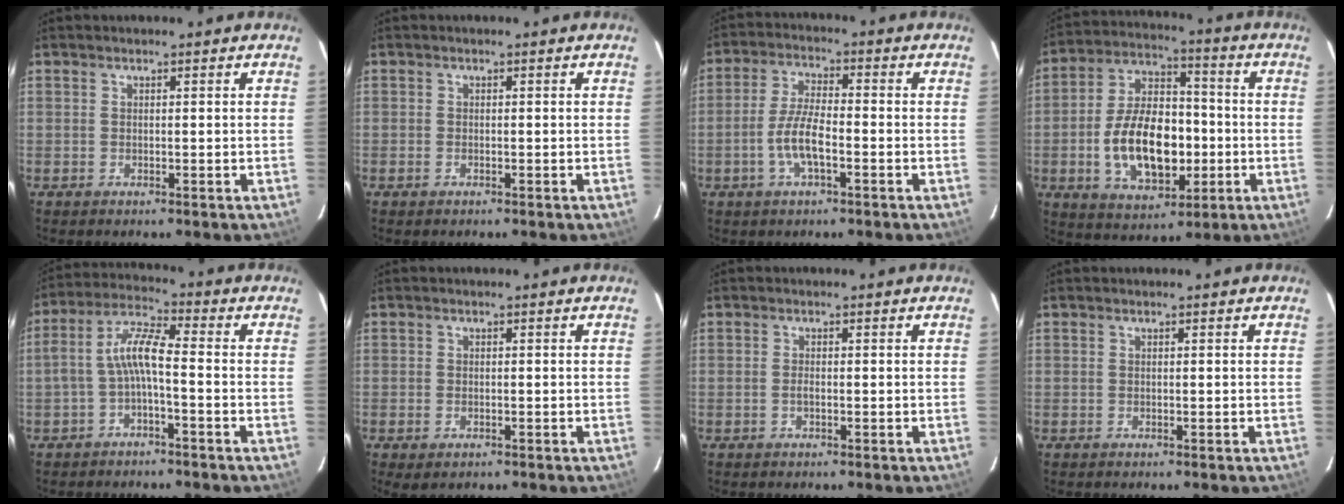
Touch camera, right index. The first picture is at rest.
{"total": 0.9, "force": [-0.6, 0.6, 0.4], "torque": [-0.008, -0.002, -0.012]}
{"total": 7.0, "force": [-2.6, 2.0, 6.2], "torque": [-0.129, 0.003, -0.051]}
{"total": 16.9, "force": [-3.4, 9.7, 13.4], "torque": [-0.267, 0.014, -0.044]}
{"total": 6.5, "force": [-2.2, 1.4, 5.9], "torque": [-0.142, 0.020, -0.041]}
{"total": 2.5, "force": [-1.2, 1.6, 1.6], "torque": [-0.030, -0.008, -0.018]}
{"total": 0.8, "force": [-0.3, 0.3, 0.7], "torque": [-0.015, 0.000, -0.007]}
{"total": 0.0}